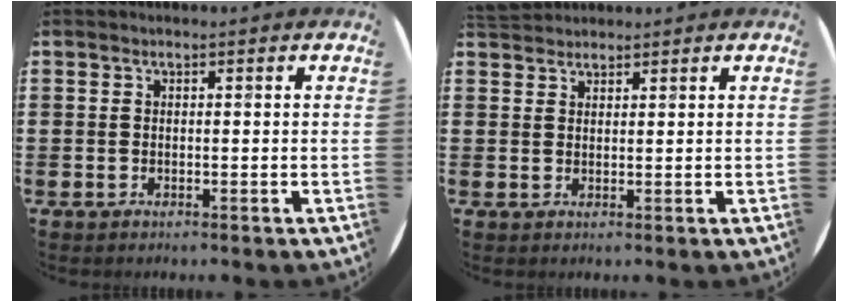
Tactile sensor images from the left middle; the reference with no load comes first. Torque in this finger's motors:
{"motor_torque": [0.24, -0.33, -0.01, 0.01]}